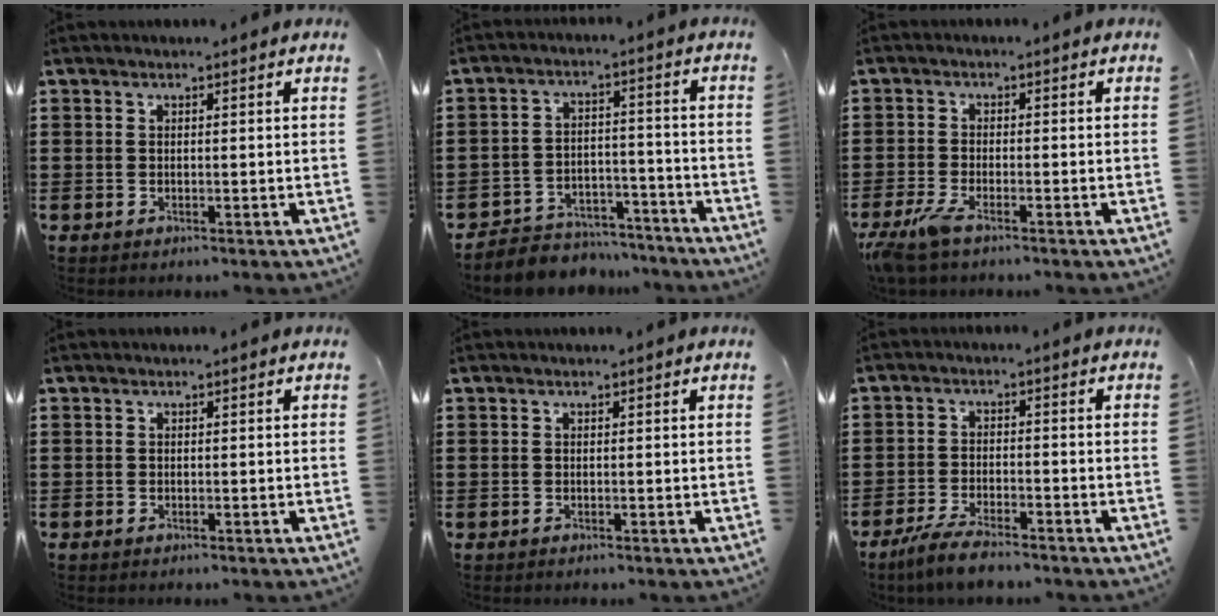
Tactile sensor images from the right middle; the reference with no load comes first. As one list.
[{"total": 4.9, "force": [-4.7, 1.4, 0.1], "torque": [-0.007, 0.013, -0.098]}, {"total": 3.7, "force": [-2.5, 0.6, 2.7], "torque": [-0.079, -0.015, -0.056]}, {"total": 0.0}, {"total": 0.0}, {"total": 4.6, "force": [-4.1, 0.5, 2.0], "torque": [-0.049, -0.004, -0.081]}]